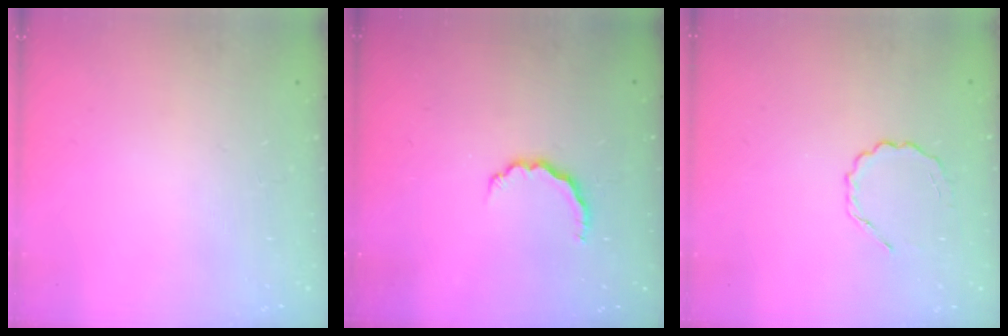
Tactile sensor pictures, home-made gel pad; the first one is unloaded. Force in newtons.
{"total": 4.9, "press": 4.8, "slide": 1.0}
{"total": 2.5, "press": 2.3, "slide": 0.9}